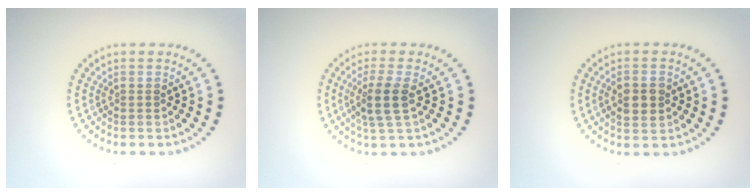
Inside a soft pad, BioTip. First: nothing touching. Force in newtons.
{"total": 2.7, "press": 2.3, "slide": 1.4}
{"total": 2.5, "press": 2.5, "slide": 0.2}